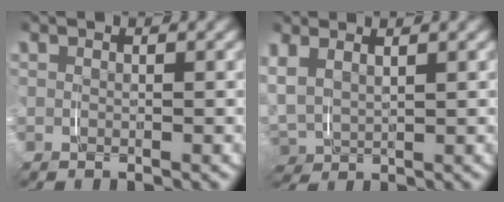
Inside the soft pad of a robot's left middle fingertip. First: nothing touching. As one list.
[{"total": 4.6, "force": [1.0, 4.2, 1.5], "torque": [-0.070, -0.016, 0.014]}]